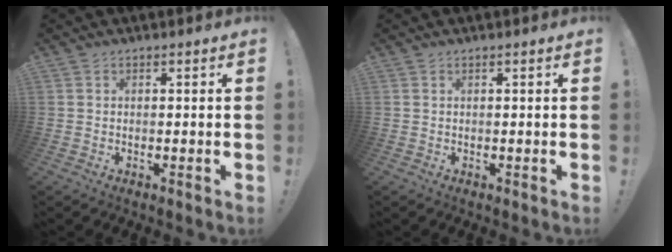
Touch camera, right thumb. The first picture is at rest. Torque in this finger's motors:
{"motor_torque": [-0.09, 0.09, -0.06, -0.05, 0.00]}